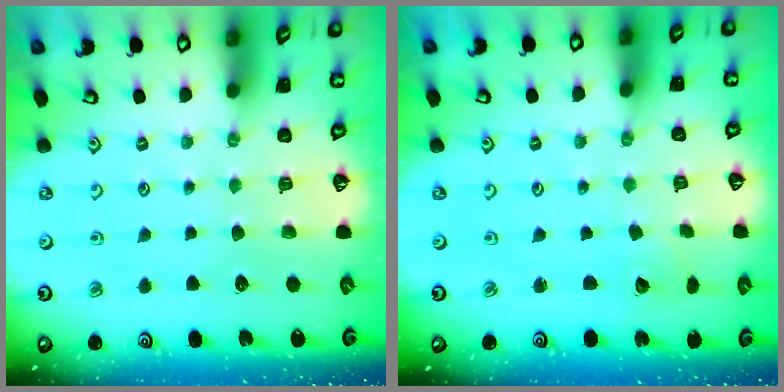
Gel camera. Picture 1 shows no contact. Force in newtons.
{"total": 1.7, "press": 1.7, "slide": 0.1}